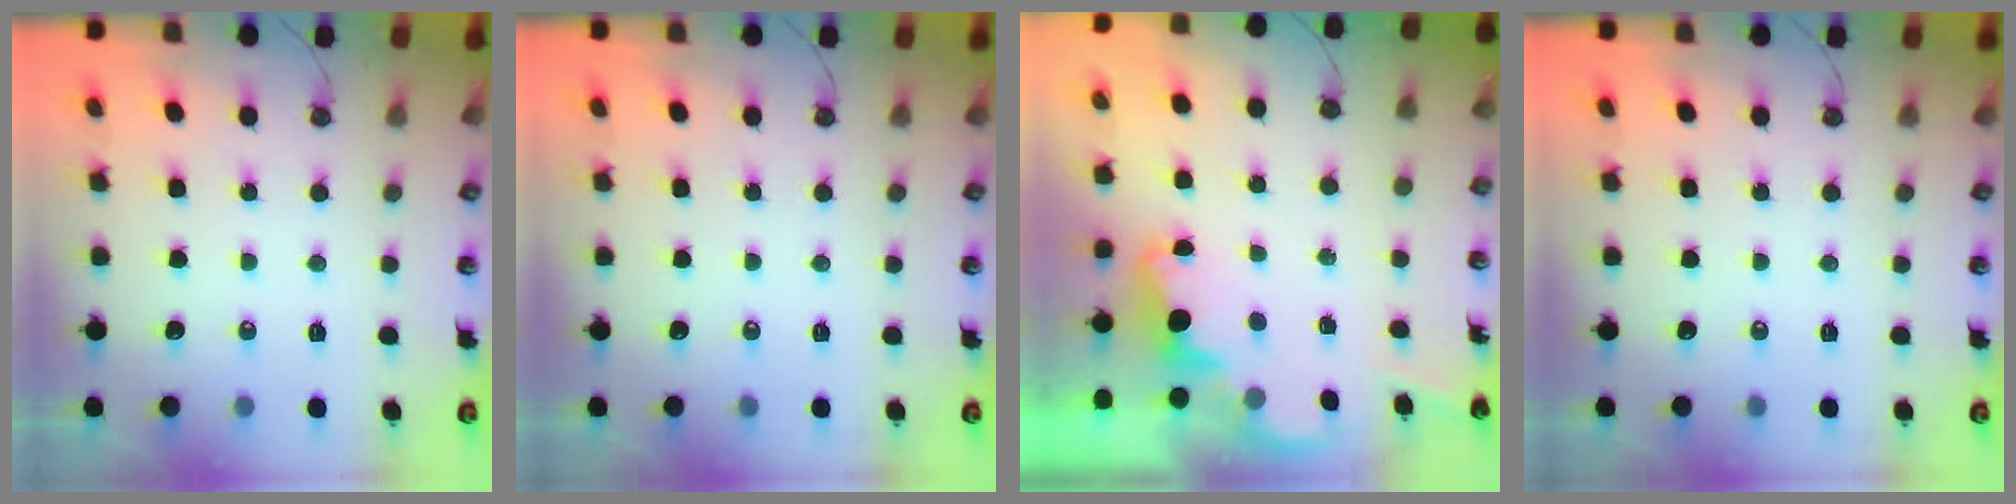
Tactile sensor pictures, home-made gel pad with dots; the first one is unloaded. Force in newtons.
{"total": 0.0}
{"total": 2.3, "press": 2.2, "slide": 0.6}
{"total": 0.0}